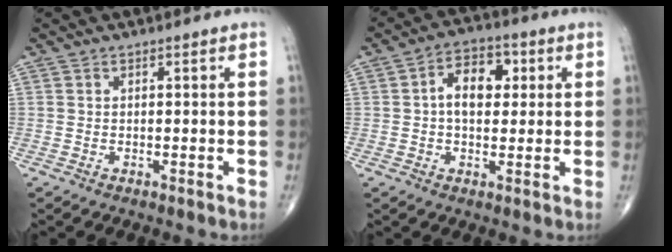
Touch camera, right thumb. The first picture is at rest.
{"total": 8.3, "force": [1.3, 5.3, 6.2], "torque": [-0.083, 0.015, 0.015]}